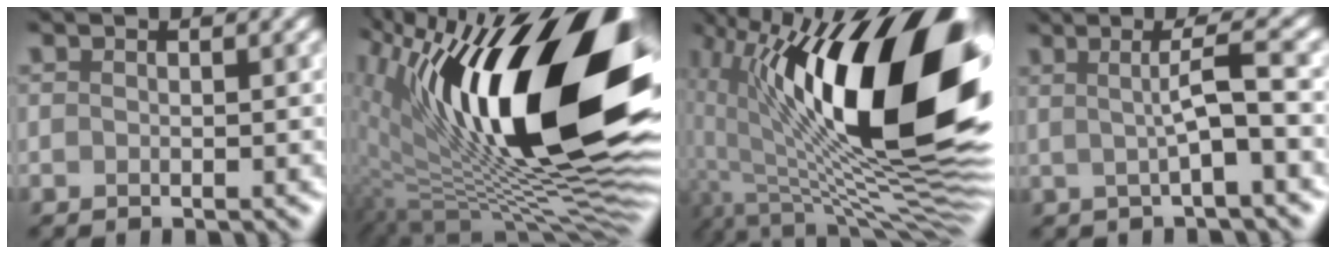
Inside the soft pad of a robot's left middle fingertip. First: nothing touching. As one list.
[{"total": 16.6, "force": [4.6, 5.4, 15.0], "torque": [-0.254, 0.010, 0.087]}, {"total": 15.6, "force": [2.4, 5.8, 14.3], "torque": [-0.259, 0.007, 0.043]}, {"total": 2.6, "force": [-0.1, -0.8, 2.5], "torque": [-0.066, 0.001, 0.016]}]